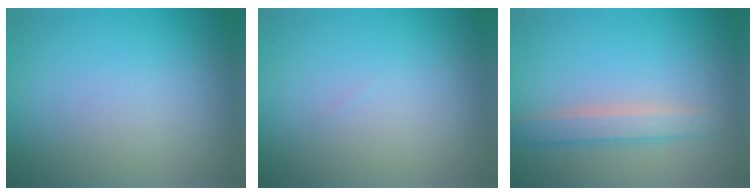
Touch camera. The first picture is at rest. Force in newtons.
{"total": 0.0}
{"total": 2.4, "press": 2.4, "slide": 0.1}